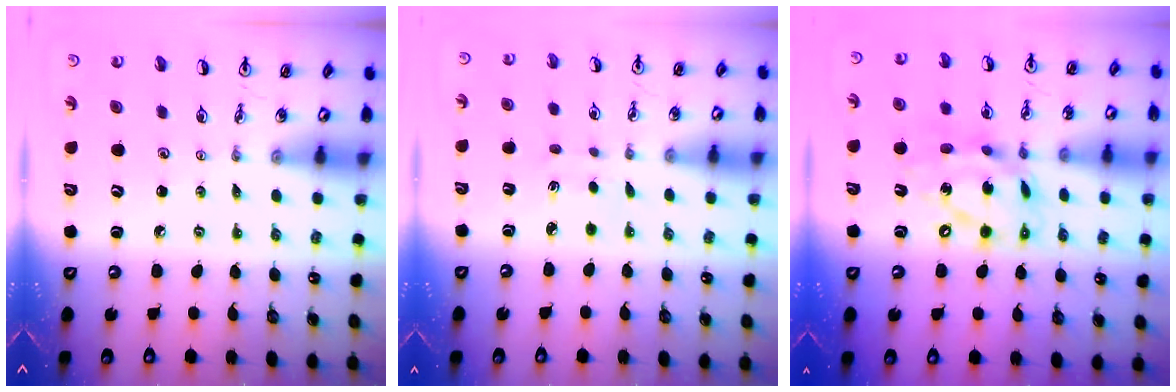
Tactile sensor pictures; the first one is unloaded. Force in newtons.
{"total": 1.3, "press": 1.3, "slide": 0.3}
{"total": 16.1, "press": 16.0, "slide": 1.4}